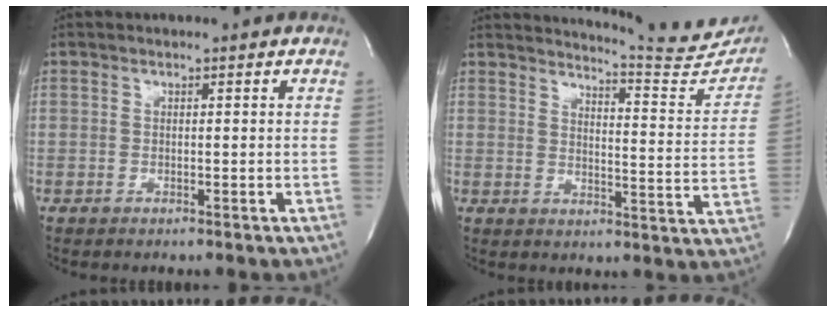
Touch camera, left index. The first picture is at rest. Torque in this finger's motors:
{"motor_torque": [-0.05, -0.13, 0.00, 0.00]}